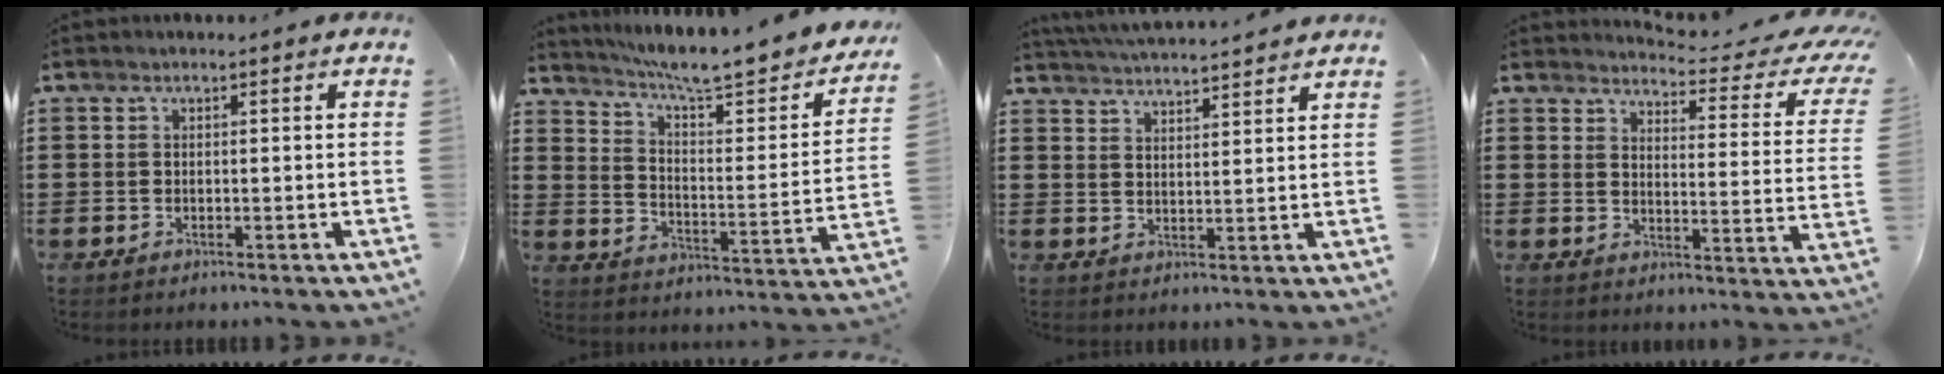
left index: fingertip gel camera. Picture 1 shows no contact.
{"total": 7.1, "force": [6.2, 0.3, 3.5], "torque": [-0.089, -0.049, 0.097]}
{"total": 3.9, "force": [3.9, -0.2, 0.3], "torque": [-0.020, -0.020, 0.069]}
{"total": 4.1, "force": [3.4, 0.5, 2.2], "torque": [-0.038, -0.035, 0.047]}